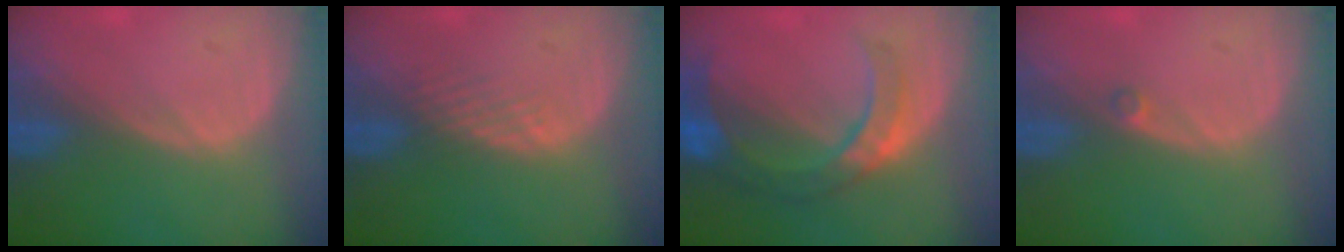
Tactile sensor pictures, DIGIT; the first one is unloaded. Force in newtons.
{"total": 1.8, "press": 1.8, "slide": 0.2}
{"total": 8.8, "press": 7.8, "slide": 4.0}
{"total": 1.0, "press": 0.8, "slide": 0.5}